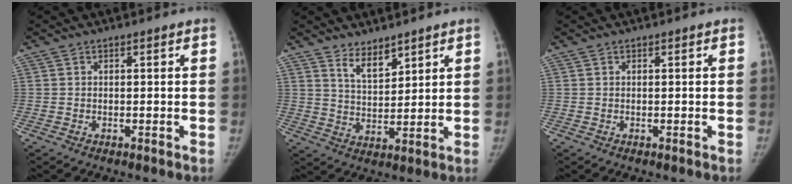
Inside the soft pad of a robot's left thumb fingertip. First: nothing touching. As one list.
[{"total": 5.5, "force": [4.2, 2.3, 2.7], "torque": [-0.029, -0.040, 0.082]}, {"total": 0.0}]